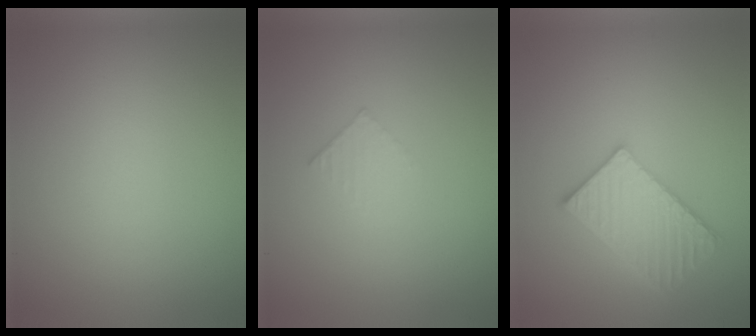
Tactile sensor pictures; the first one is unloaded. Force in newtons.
{"total": 1.1, "press": 1.1, "slide": 0.0}
{"total": 4.0, "press": 3.8, "slide": 1.4}